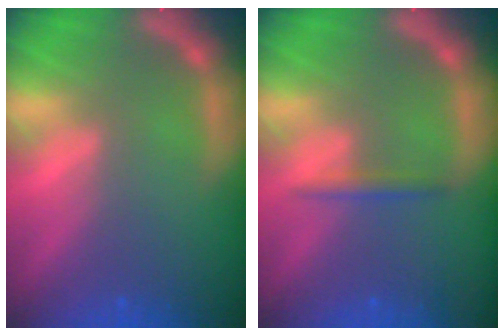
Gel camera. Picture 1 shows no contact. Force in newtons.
{"total": 1.4}